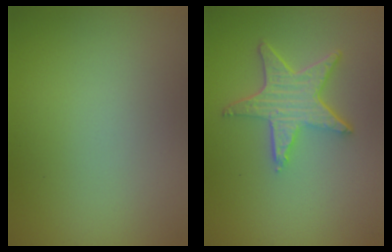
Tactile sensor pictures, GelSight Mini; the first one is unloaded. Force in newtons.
{"total": 5.0, "press": 3.9, "slide": 3.1}